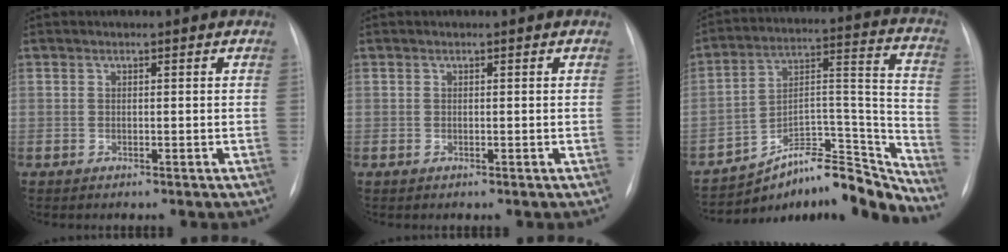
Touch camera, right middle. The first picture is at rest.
{"total": 0.0}
{"total": 15.7, "force": [-14.6, 3.4, 4.6], "torque": [-0.039, 0.075, -0.229]}